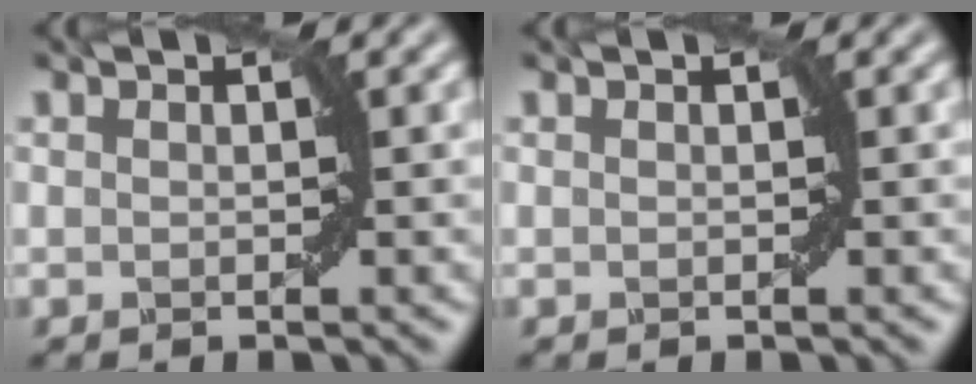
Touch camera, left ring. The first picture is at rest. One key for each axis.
{"total": 0.0}